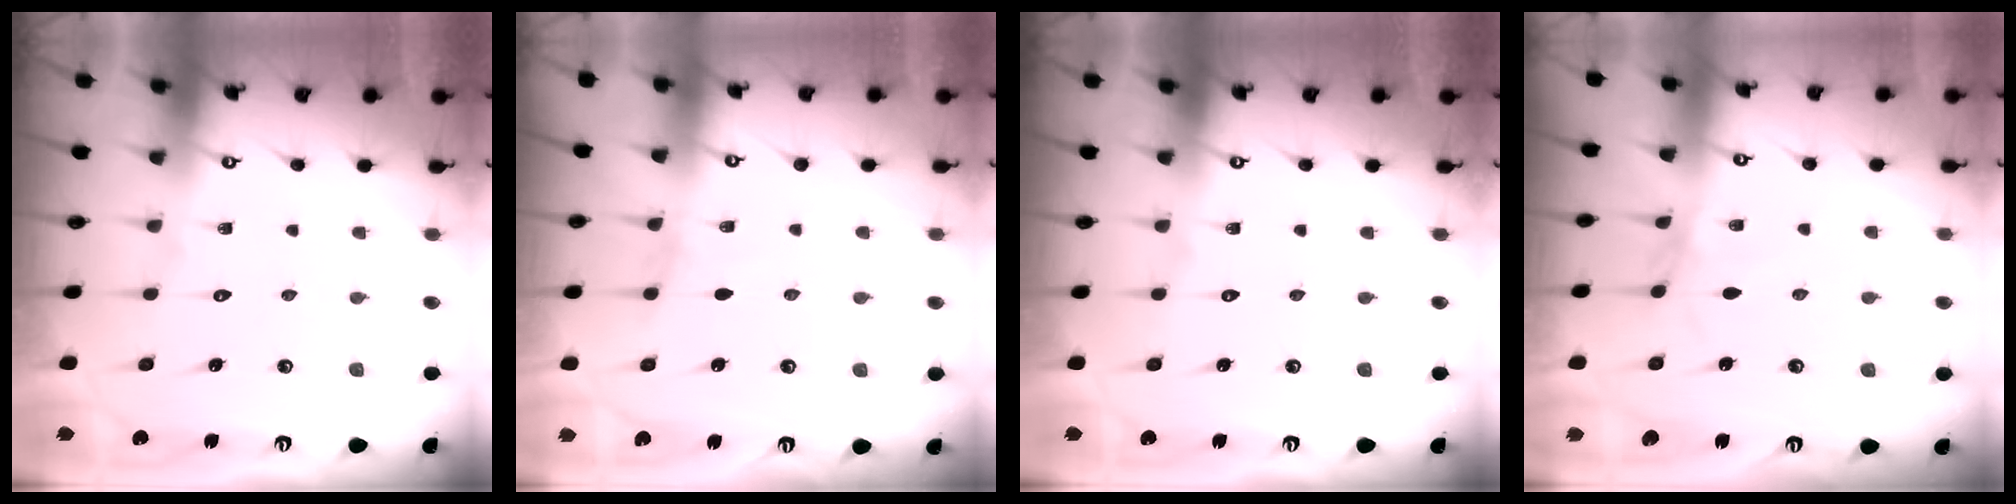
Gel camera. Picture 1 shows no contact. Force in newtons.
{"total": 2.7, "press": 2.7, "slide": 0.3}
{"total": 0.0}
{"total": 1.6, "press": 1.6, "slide": 0.3}